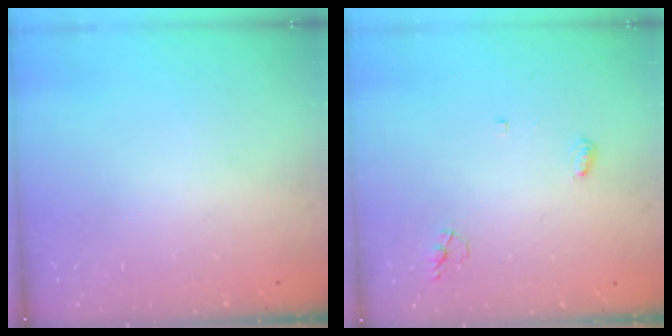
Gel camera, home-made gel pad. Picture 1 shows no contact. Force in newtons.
{"total": 4.0, "press": 3.9, "slide": 0.3}